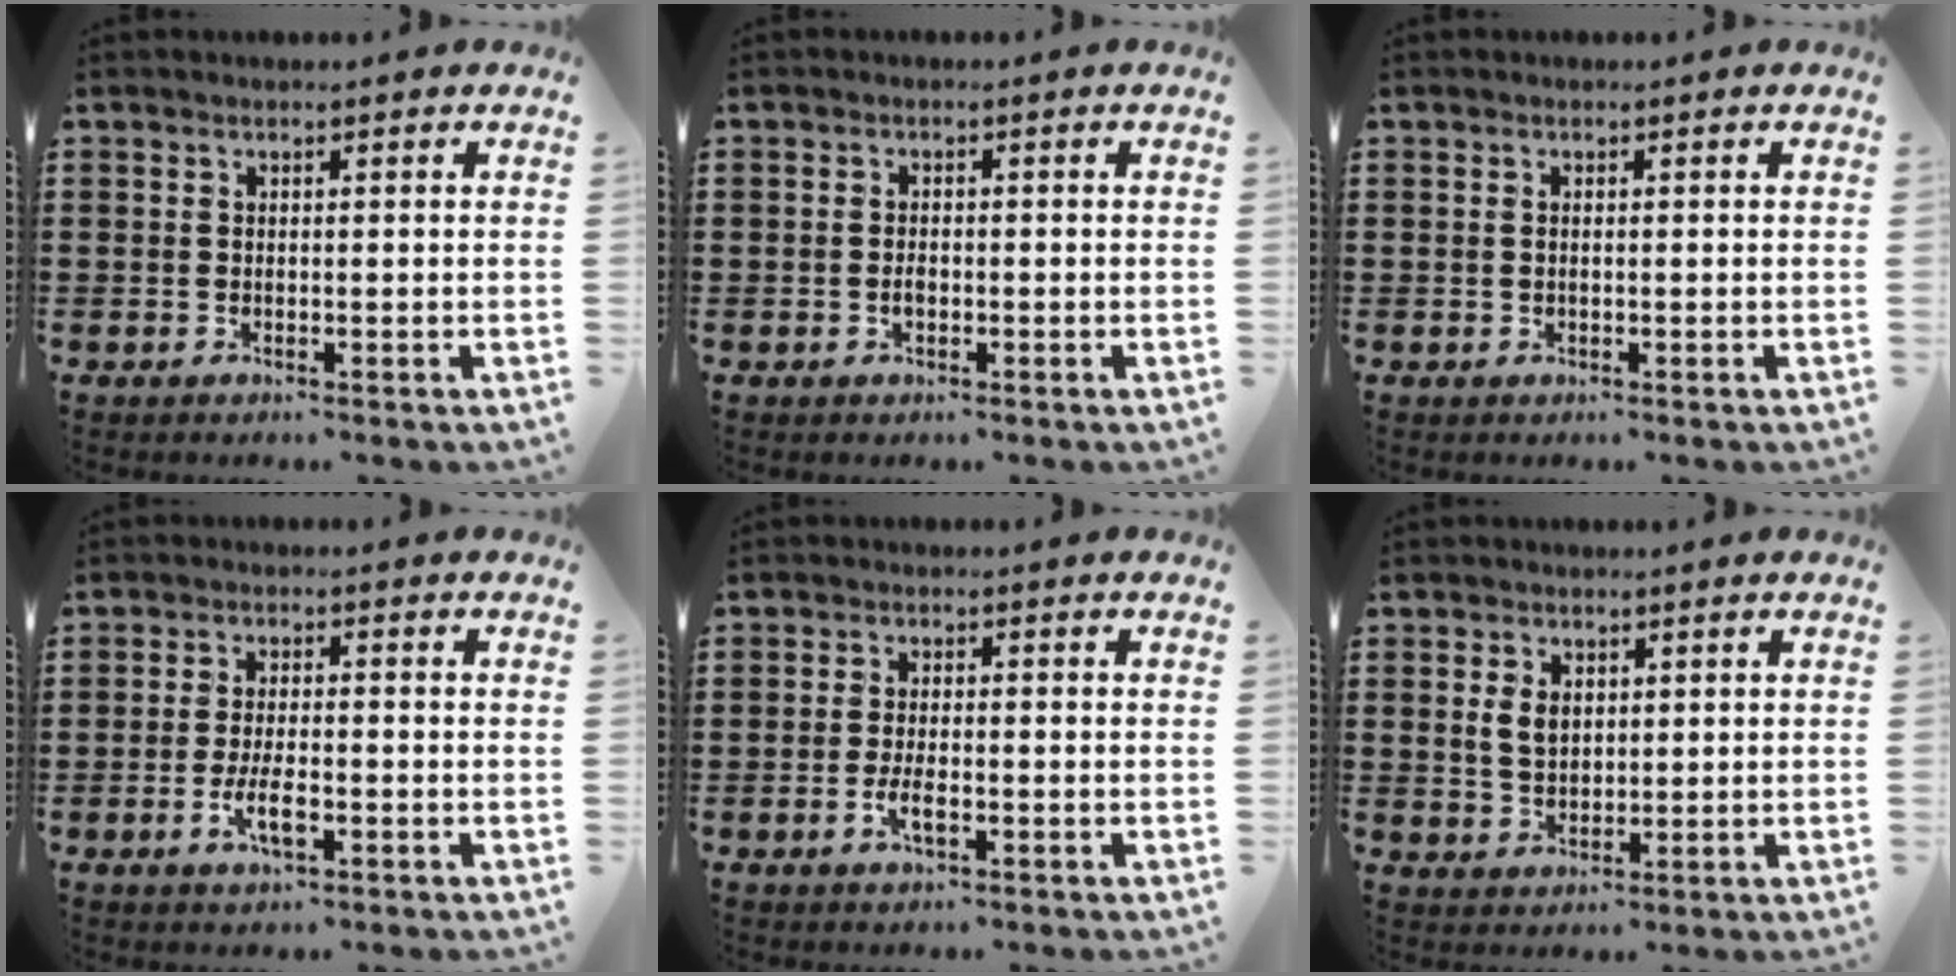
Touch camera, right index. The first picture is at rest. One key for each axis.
{"total": 1.4, "fx": -0.4, "fy": 0.7, "fz": 1.1, "tx": -0.022, "ty": -0.001, "tz": -0.008}
{"total": 0.6, "fx": 0.0, "fy": 0.3, "fz": 0.5, "tx": -0.012, "ty": 0.001, "tz": 0.000}
{"total": 4.6, "fx": -1.8, "fy": 1.4, "fz": 4.0, "tx": -0.081, "ty": -0.002, "tz": -0.034}
{"total": 3.1, "fx": -1.2, "fy": 0.9, "fz": 2.7, "tx": -0.054, "ty": -0.003, "tz": -0.023}
{"total": 3.5, "fx": 0.8, "fy": 2.3, "fz": 2.5, "tx": -0.056, "ty": 0.008, "tz": 0.014}